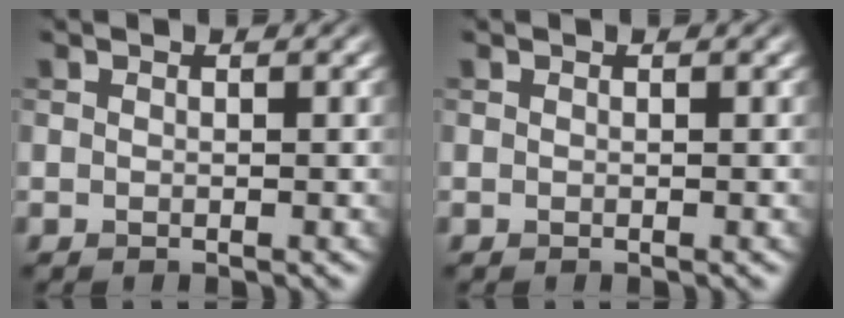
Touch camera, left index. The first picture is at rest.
{"total": 0.0}